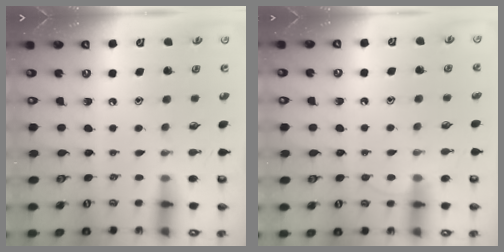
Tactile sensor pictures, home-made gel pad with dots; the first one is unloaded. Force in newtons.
{"total": 4.9, "press": 4.8, "slide": 0.5}